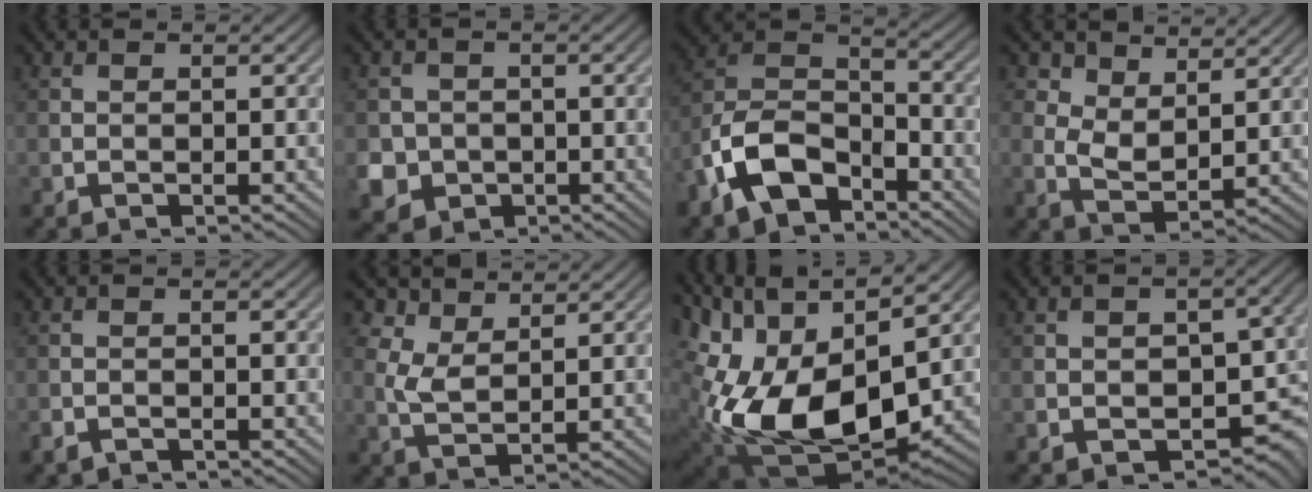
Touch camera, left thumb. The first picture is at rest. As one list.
[{"total": 4.4, "force": [-1.1, 4.1, 1.1], "torque": [-0.031, -0.013, -0.032]}, {"total": 11.4, "force": [-6.7, 6.3, 6.8], "torque": [-0.150, -0.008, -0.146]}, {"total": 5.8, "force": [4.1, 3.0, 2.8], "torque": [-0.063, -0.006, 0.075]}, {"total": 1.6, "force": [-1.4, 0.4, 0.6], "torque": [-0.015, -0.005, -0.031]}, {"total": 4.2, "force": [2.9, 2.1, 2.2], "torque": [-0.059, 0.000, 0.062]}, {"total": 16.9, "force": [0.6, 9.5, 14.0], "torque": [-0.294, -0.024, 0.019]}, {"total": 6.7, "force": [-1.4, 4.7, 4.6], "torque": [-0.062, -0.020, -0.017]}]